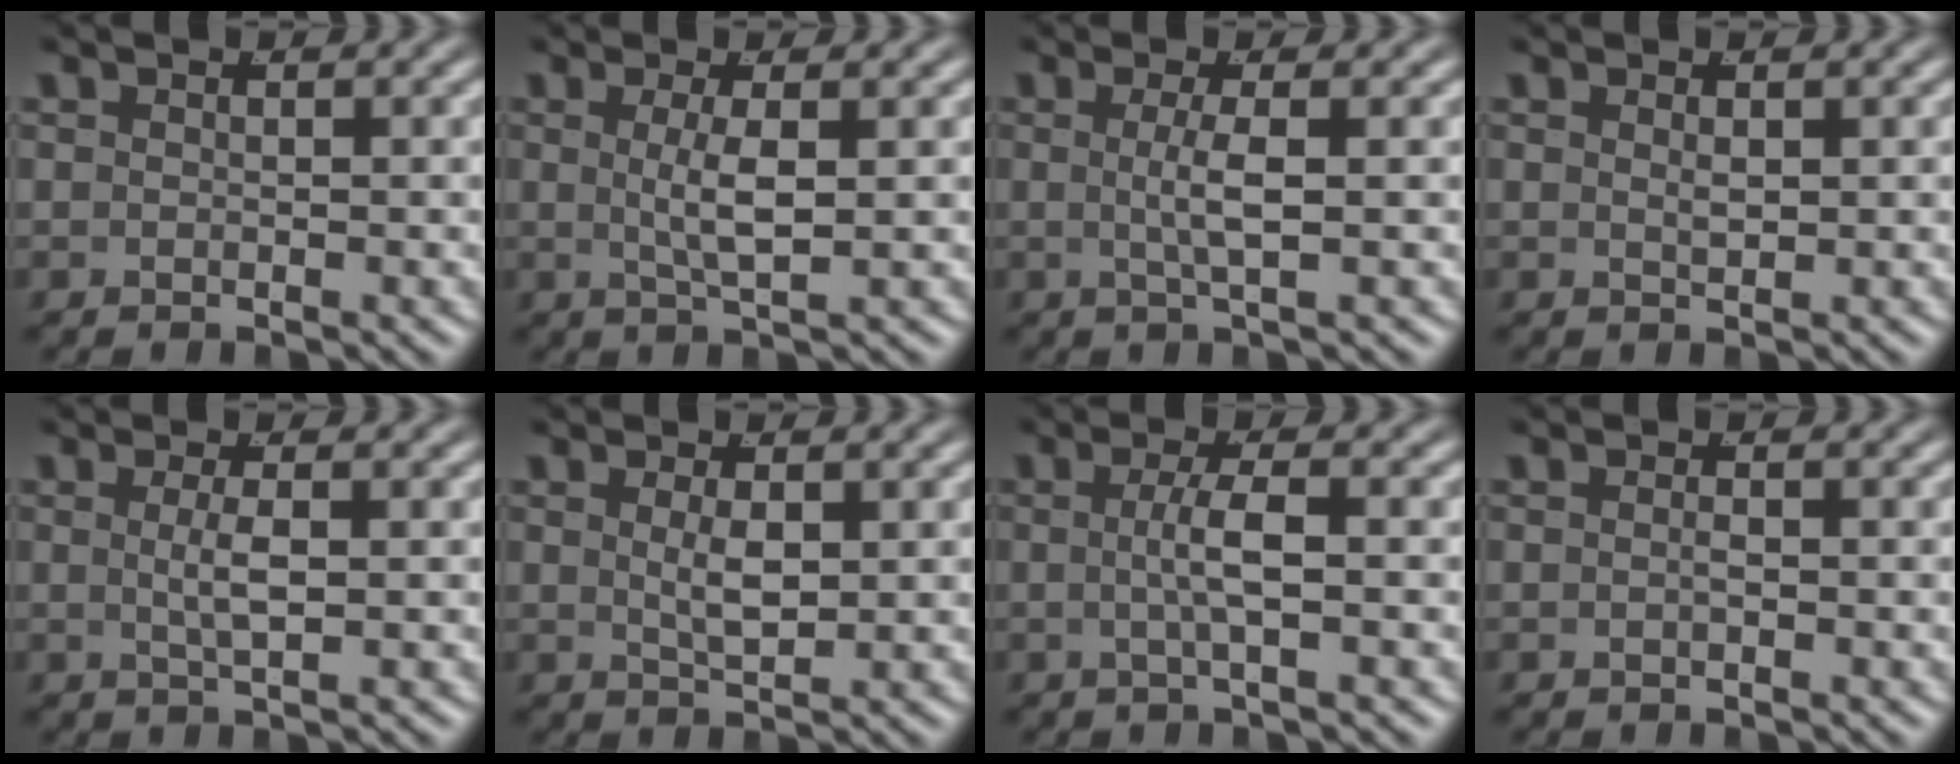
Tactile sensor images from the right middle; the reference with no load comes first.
{"total": 2.5, "force": [0.2, -0.4, 2.4], "torque": [-0.050, -0.013, 0.012]}
{"total": 2.2, "force": [-0.1, -0.6, 2.1], "torque": [-0.042, -0.007, 0.004]}
{"total": 0.7, "force": [0.2, -0.4, 0.5], "torque": [-0.008, -0.008, 0.011]}
{"total": 1.7, "force": [0.0, -0.4, 1.7], "torque": [-0.033, -0.009, 0.006]}
{"total": 1.9, "force": [0.5, -0.1, 1.8], "torque": [-0.031, -0.012, 0.018]}
{"total": 2.5, "force": [-0.4, -0.5, 2.4], "torque": [-0.046, -0.002, -0.004]}
{"total": 0.5, "force": [-0.3, -0.1, 0.4], "torque": [-0.010, -0.003, -0.004]}